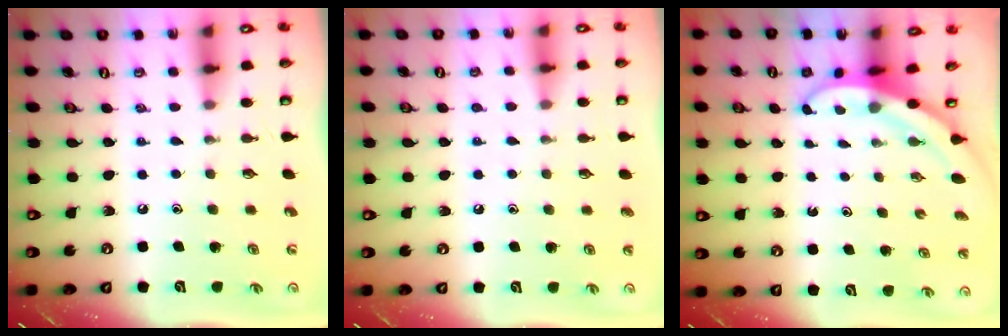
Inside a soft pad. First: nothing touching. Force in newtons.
{"total": 2.5, "press": 2.4, "slide": 0.3}
{"total": 3.4, "press": 3.4, "slide": 0.1}